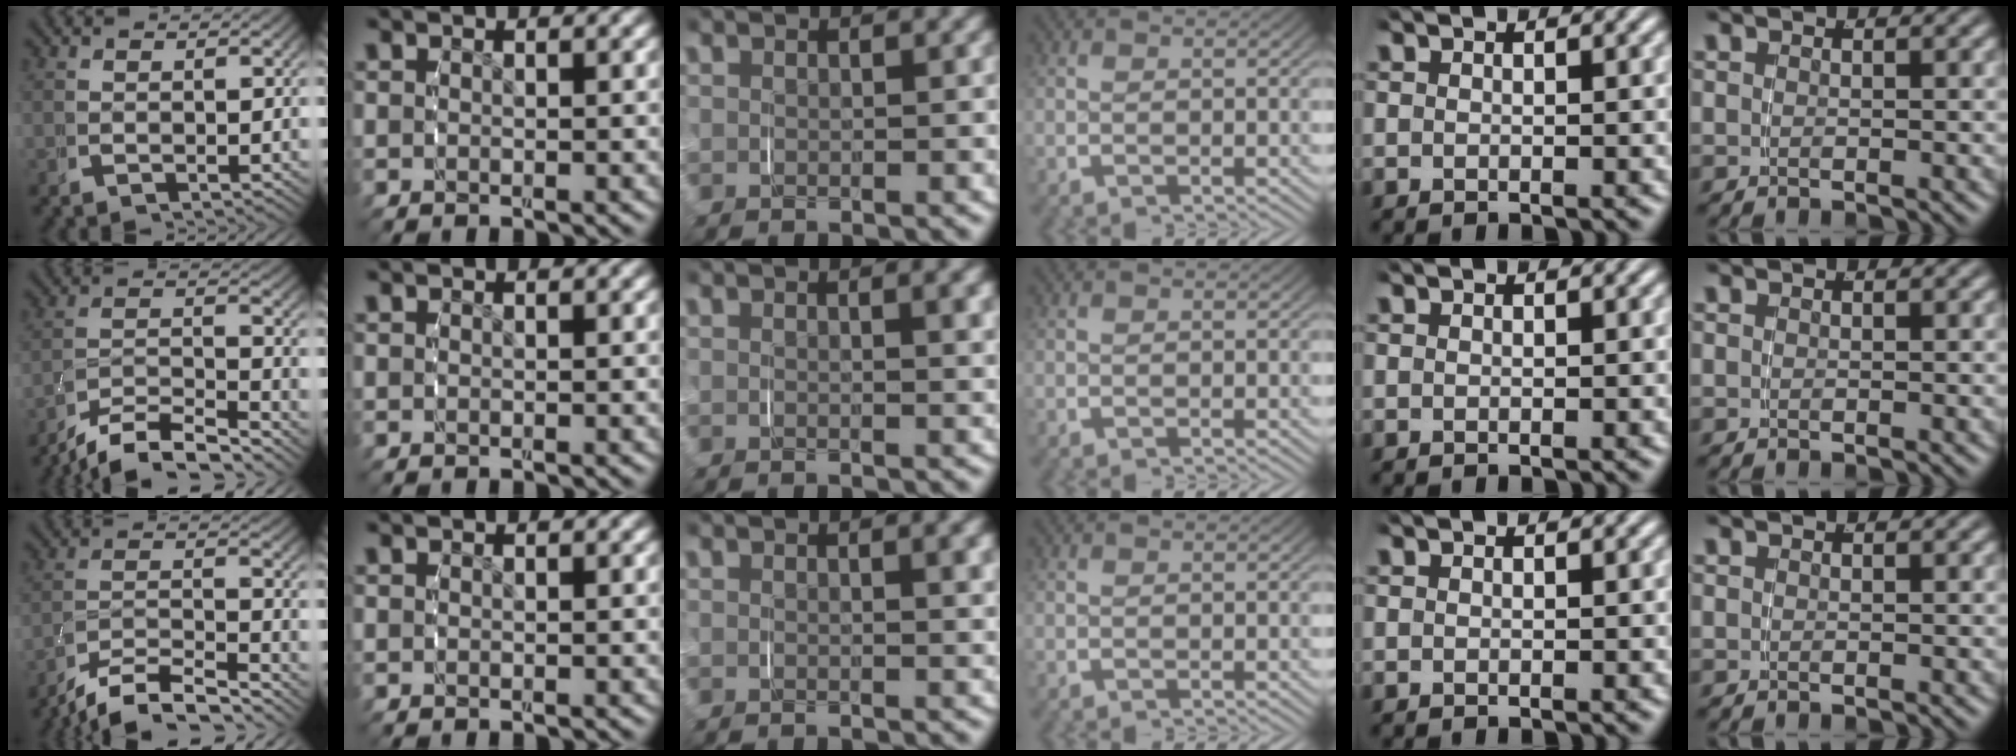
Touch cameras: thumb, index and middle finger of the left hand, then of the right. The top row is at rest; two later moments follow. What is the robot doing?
{"motion": "grasp_and_lifting", "object": "measuring cup"}